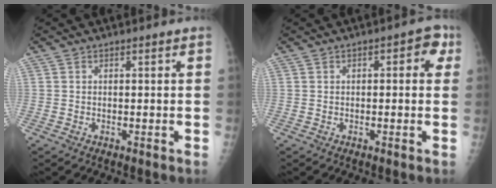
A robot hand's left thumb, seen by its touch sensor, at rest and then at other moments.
{"total": 4.2, "force": [1.1, 2.1, 3.5], "torque": [-0.020, 0.008, 0.004]}